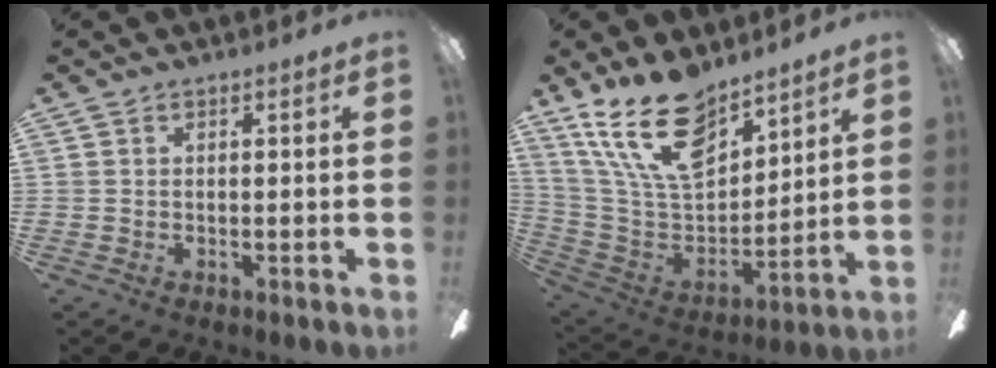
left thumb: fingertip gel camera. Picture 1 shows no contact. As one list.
[{"total": 21.0, "force": [14.0, 10.2, 11.8], "torque": [-0.238, -0.078, 0.254]}]